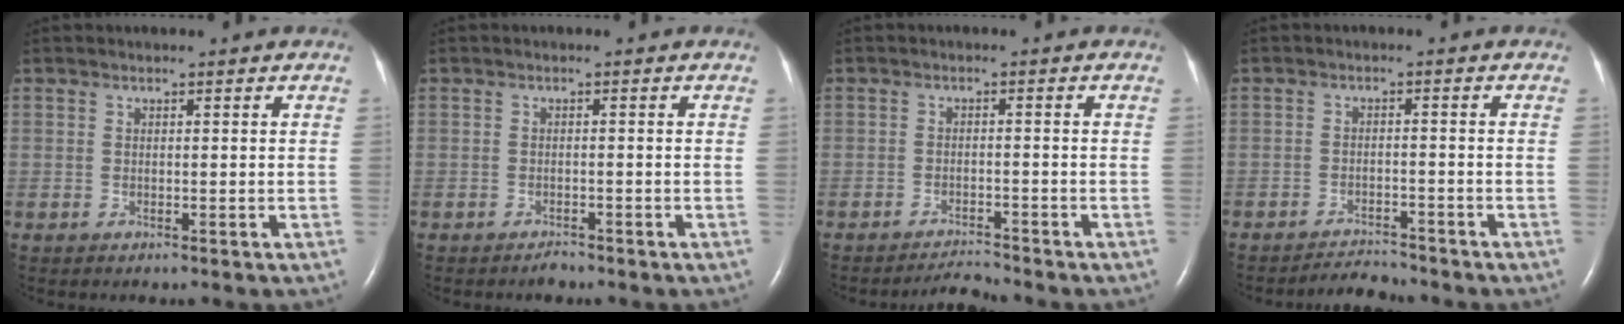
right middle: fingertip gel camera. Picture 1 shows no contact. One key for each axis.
{"total": 1.0, "fx": -0.9, "fy": 0.2, "fz": 0.2, "tx": -0.004, "ty": -0.001, "tz": -0.015}
{"total": 2.6, "fx": -2.5, "fy": -0.7, "fz": -0.2, "tx": -0.001, "ty": -0.017, "tz": -0.040}
{"total": 3.2, "fx": -3.2, "fy": -0.1, "fz": -0.3, "tx": -0.001, "ty": -0.015, "tz": -0.051}